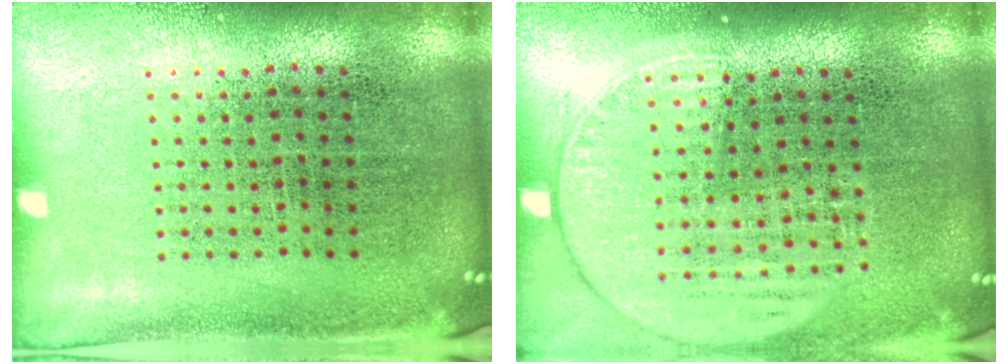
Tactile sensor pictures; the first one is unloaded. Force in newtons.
{"total": 1.5, "press": 1.4, "slide": 0.6}